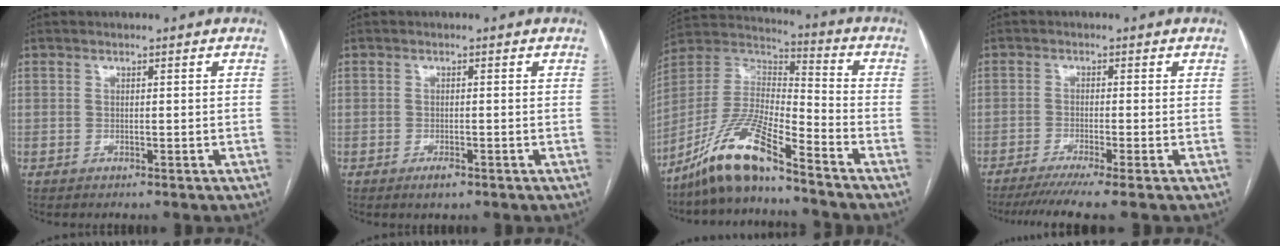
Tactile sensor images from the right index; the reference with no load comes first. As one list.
[{"total": 1.7, "force": [-1.0, 0.6, 1.2], "torque": [-0.018, 0.000, -0.013]}, {"total": 13.4, "force": [-10.1, 1.5, 8.7], "torque": [-0.185, 0.002, -0.191]}, {"total": 6.6, "force": [-5.0, -1.0, 4.2], "torque": [-0.058, -0.014, -0.080]}]